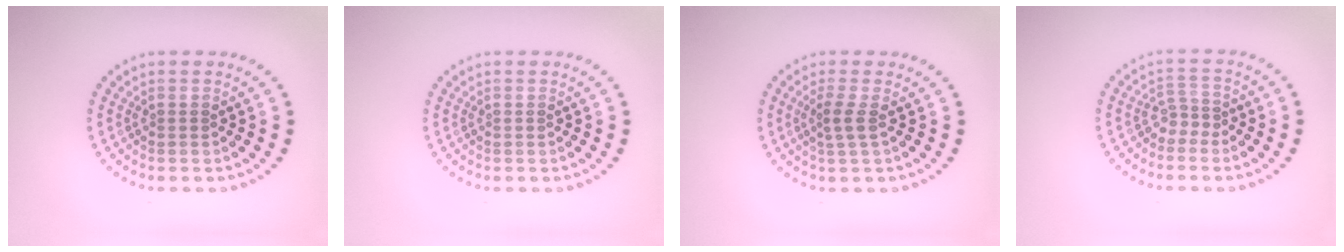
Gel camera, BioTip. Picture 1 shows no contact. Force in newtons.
{"total": 0.0}
{"total": 1.6, "press": 1.3, "slide": 1.0}
{"total": 1.7, "press": 1.1, "slide": 1.3}